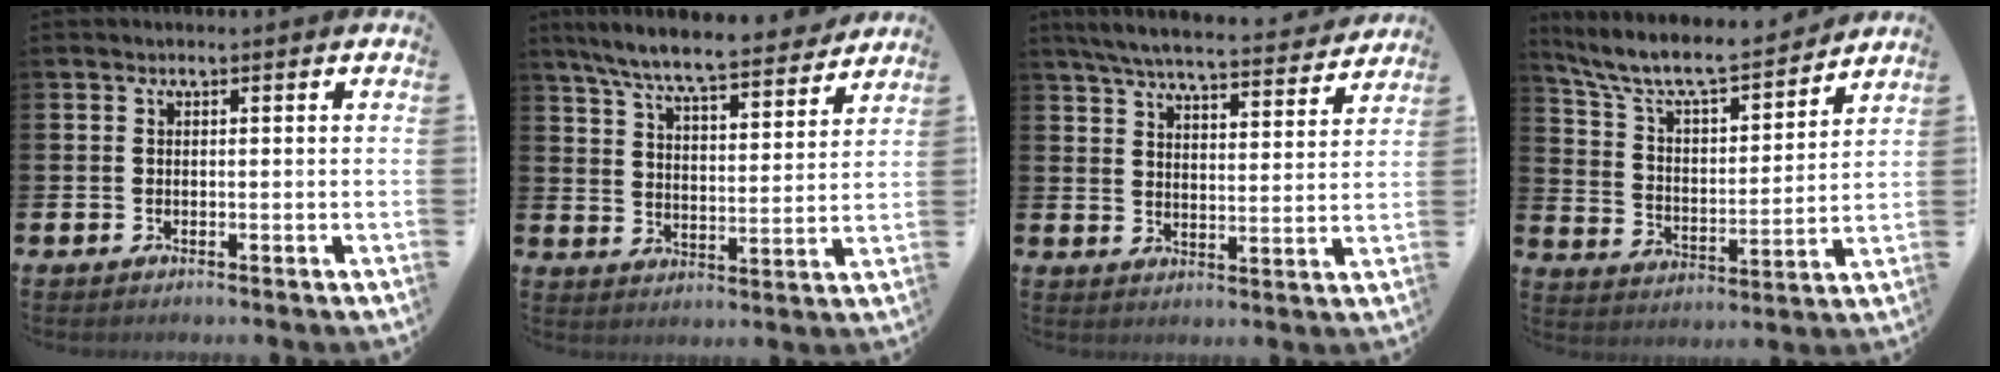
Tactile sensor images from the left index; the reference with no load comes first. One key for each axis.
{"total": 8.1, "fx": 7.6, "fy": 0.7, "fz": 2.9, "tx": -0.082, "ty": -0.050, "tz": 0.131}
{"total": 6.5, "fx": 6.1, "fy": 0.7, "fz": 2.0, "tx": -0.059, "ty": -0.043, "tz": 0.105}
{"total": 8.8, "fx": 8.0, "fy": 1.9, "fz": 3.2, "tx": -0.103, "ty": -0.055, "tz": 0.137}